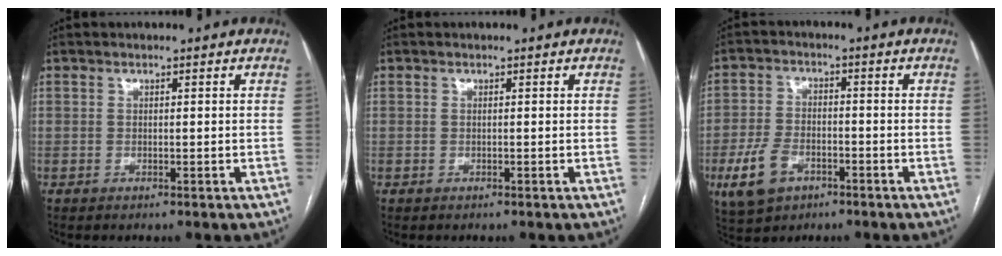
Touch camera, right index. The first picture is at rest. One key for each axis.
{"total": 0.0}
{"total": 7.8, "fx": -3.6, "fy": 5.0, "fz": 4.8, "tx": -0.107, "ty": 0.003, "tz": -0.058}